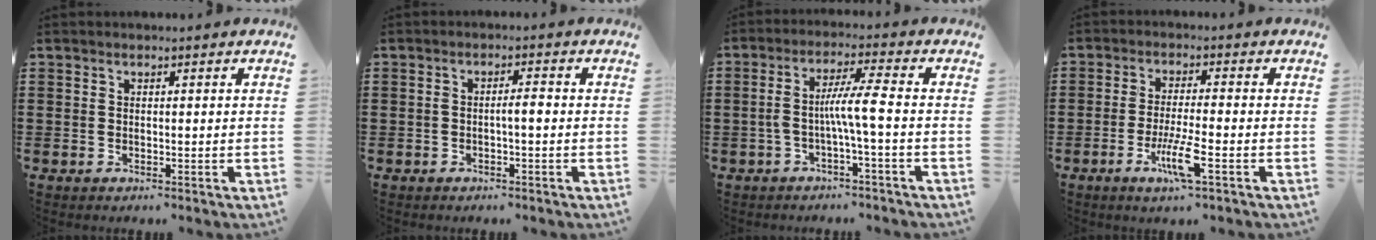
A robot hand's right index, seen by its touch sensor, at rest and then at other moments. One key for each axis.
{"total": 2.2, "fx": -0.5, "fy": 0.3, "fz": 2.1, "tx": -0.039, "ty": 0.002, "tz": -0.010}
{"total": 6.2, "fx": -1.5, "fy": 0.0, "fz": 6.0, "tx": -0.109, "ty": 0.003, "tz": -0.033}
{"total": 6.4, "fx": -2.9, "fy": 0.7, "fz": 5.7, "tx": -0.118, "ty": -0.016, "tz": -0.055}